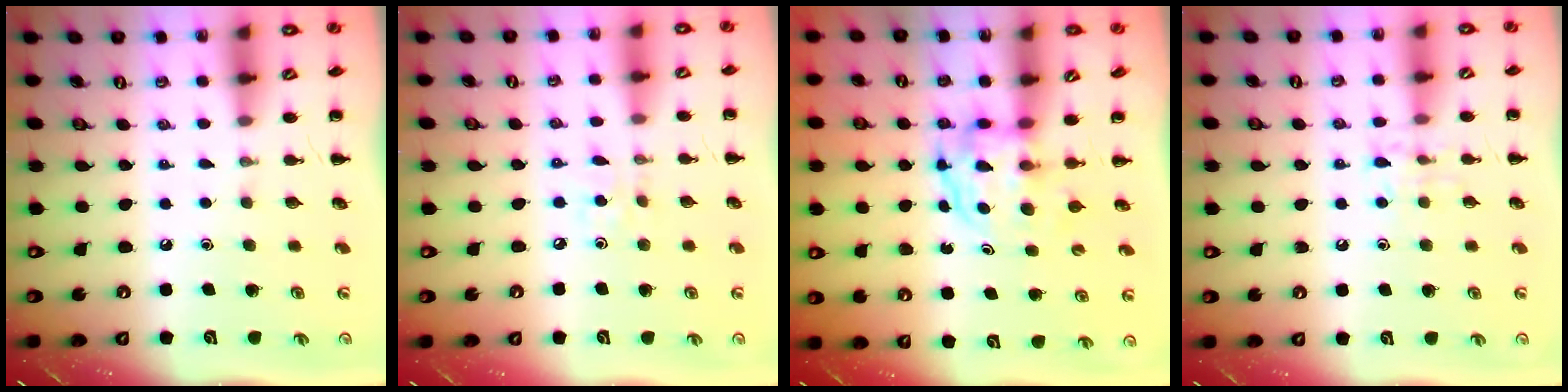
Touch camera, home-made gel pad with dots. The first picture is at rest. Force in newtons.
{"total": 2.1, "press": 2.1, "slide": 0.6}
{"total": 3.9, "press": 3.9, "slide": 0.3}
{"total": 7.0, "press": 6.9, "slide": 1.1}